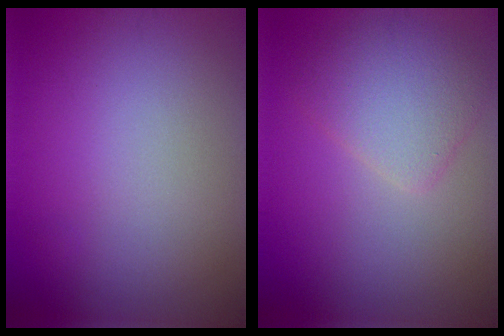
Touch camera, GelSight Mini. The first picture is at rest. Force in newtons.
{"total": 3.7, "press": 3.7, "slide": 0.2}